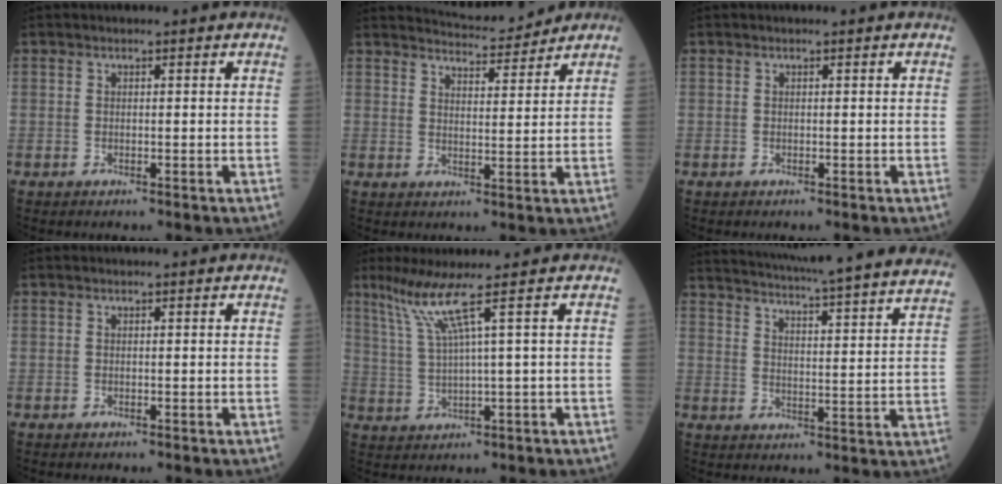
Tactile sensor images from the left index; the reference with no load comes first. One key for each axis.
{"total": 7.8, "fx": 7.6, "fy": 0.9, "fz": 1.3, "tx": -0.025, "ty": 0.010, "tz": 0.108}
{"total": 0.0}
{"total": 0.0}
{"total": 5.5, "fx": 3.1, "fy": -2.0, "fz": 4.0, "tx": -0.088, "ty": 0.001, "tz": 0.070}
{"total": 31.3, "fx": 28.9, "fy": 0.4, "fz": 11.9, "tx": -0.193, "ty": -0.070, "tz": 0.355}